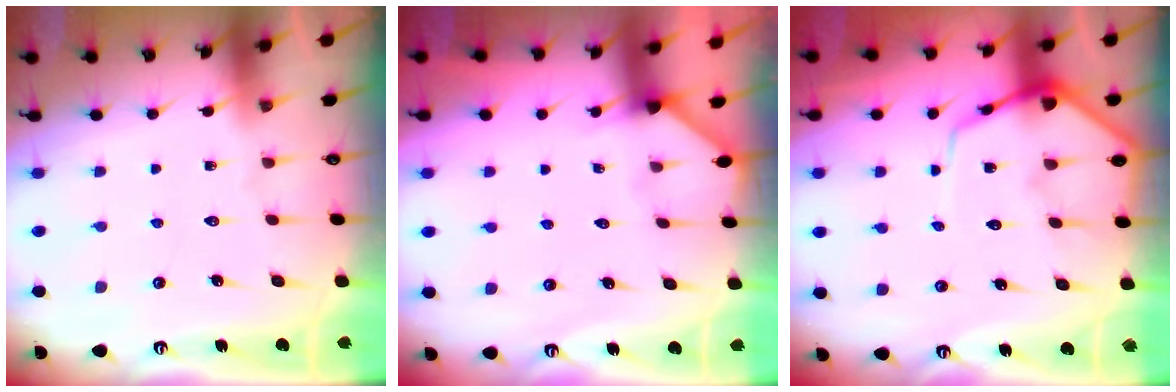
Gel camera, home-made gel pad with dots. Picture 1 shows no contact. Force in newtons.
{"total": 2.3, "press": 2.3, "slide": 0.3}
{"total": 8.5, "press": 8.5, "slide": 0.8}